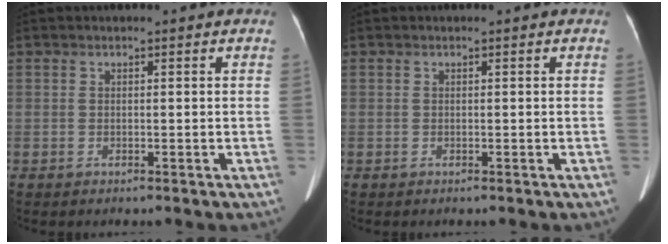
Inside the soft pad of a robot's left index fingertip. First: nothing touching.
{"total": 0.0}